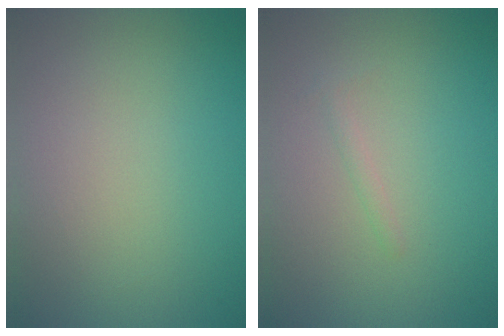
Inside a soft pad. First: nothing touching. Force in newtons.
{"total": 0.6, "press": 0.6, "slide": 0.0}